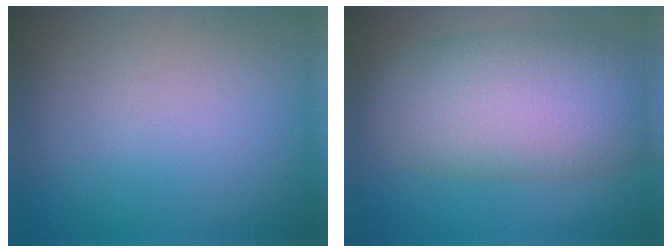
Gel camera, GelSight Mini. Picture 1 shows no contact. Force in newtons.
{"total": 9.7, "press": 9.7, "slide": 0.7}